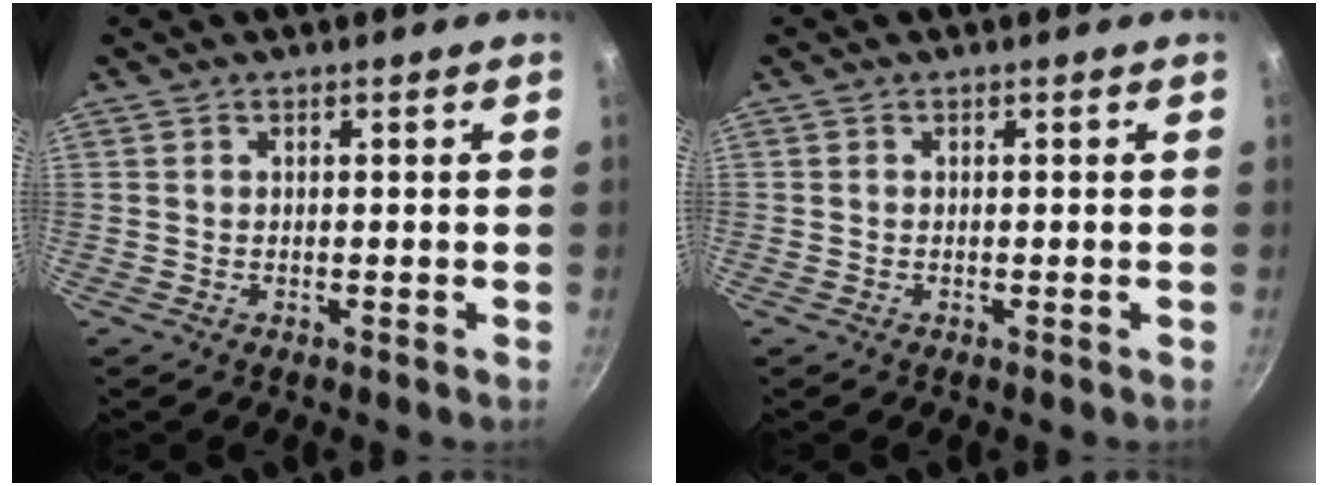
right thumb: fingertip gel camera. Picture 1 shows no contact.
{"total": 0.0}